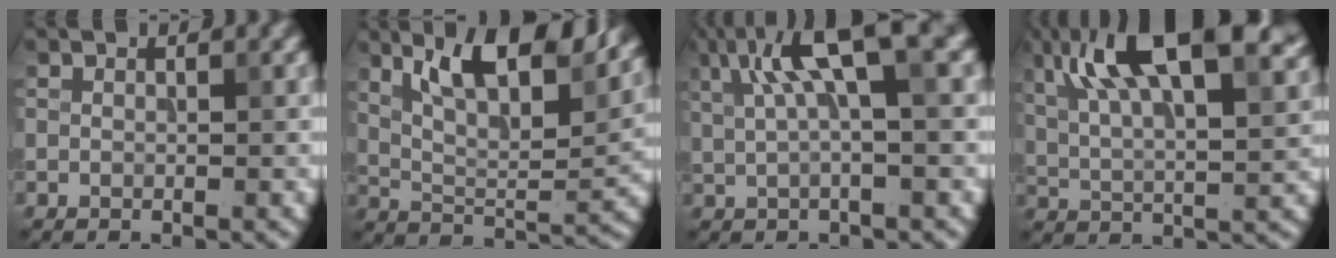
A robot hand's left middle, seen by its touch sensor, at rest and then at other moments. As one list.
[{"total": 11.2, "force": [6.6, 3.5, 8.3], "torque": [-0.135, 0.005, 0.111]}, {"total": 7.3, "force": [2.9, 1.8, 6.4], "torque": [-0.112, 0.016, 0.053]}, {"total": 14.1, "force": [6.8, 5.2, 11.2], "torque": [-0.175, 0.025, 0.096]}]